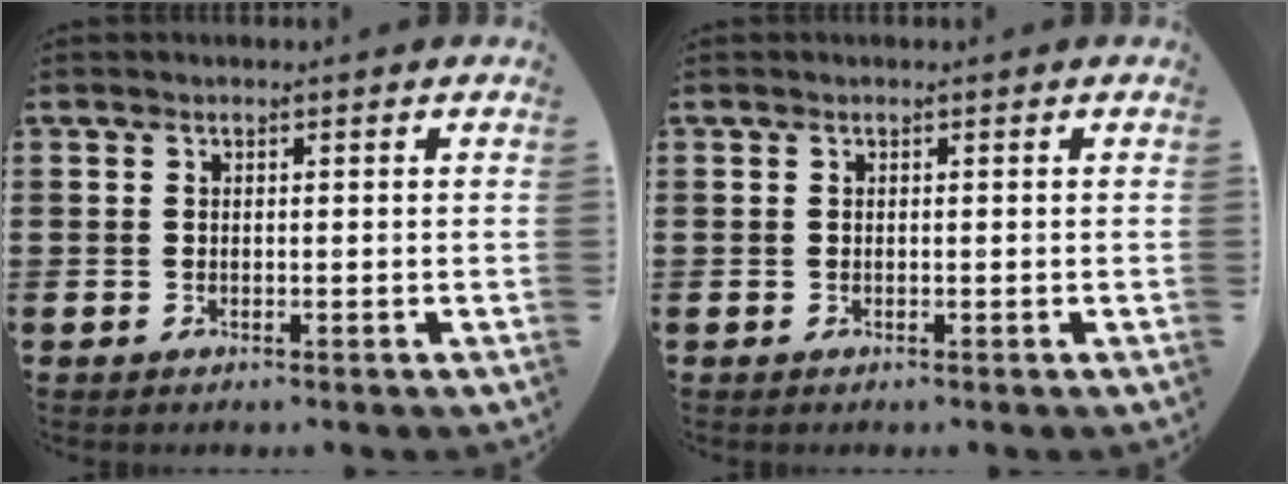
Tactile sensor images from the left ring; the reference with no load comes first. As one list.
[{"total": 0.0}]